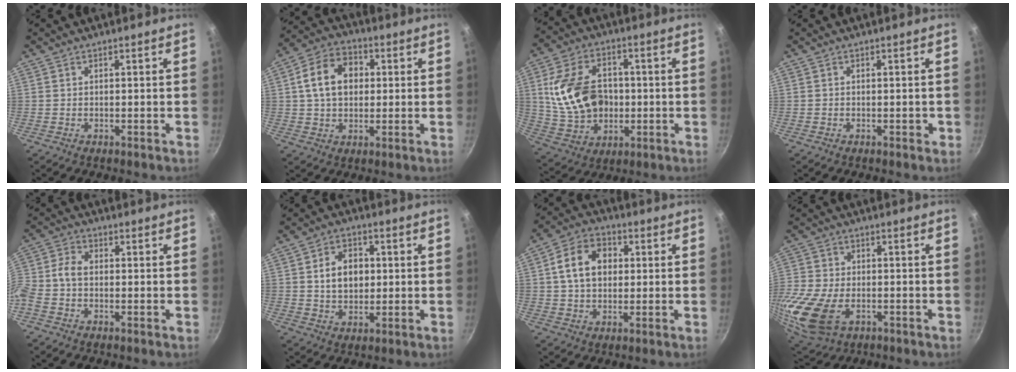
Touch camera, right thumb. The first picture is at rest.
{"total": 11.6, "force": [1.9, 8.6, 7.6], "torque": [-0.109, 0.018, 0.021]}
{"total": 17.2, "force": [0.8, 12.6, 11.7], "torque": [-0.196, 0.012, 0.029]}
{"total": 1.0, "force": [-0.3, 0.7, 0.7], "torque": [-0.006, 0.004, -0.004]}
{"total": 5.8, "force": [-1.4, 4.0, 4.0], "torque": [-0.093, 0.026, -0.044]}
{"total": 8.4, "force": [1.0, 6.2, 5.5], "torque": [-0.068, 0.006, 0.016]}
{"total": 10.9, "force": [1.7, 8.1, 7.1], "torque": [-0.099, 0.018, 0.019]}
{"total": 17.8, "force": [-5.2, 11.4, 12.5], "torque": [-0.290, -0.008, -0.095]}